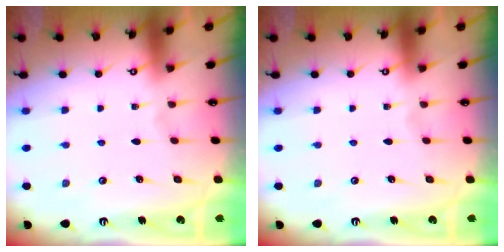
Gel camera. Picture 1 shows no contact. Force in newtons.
{"total": 0.0}